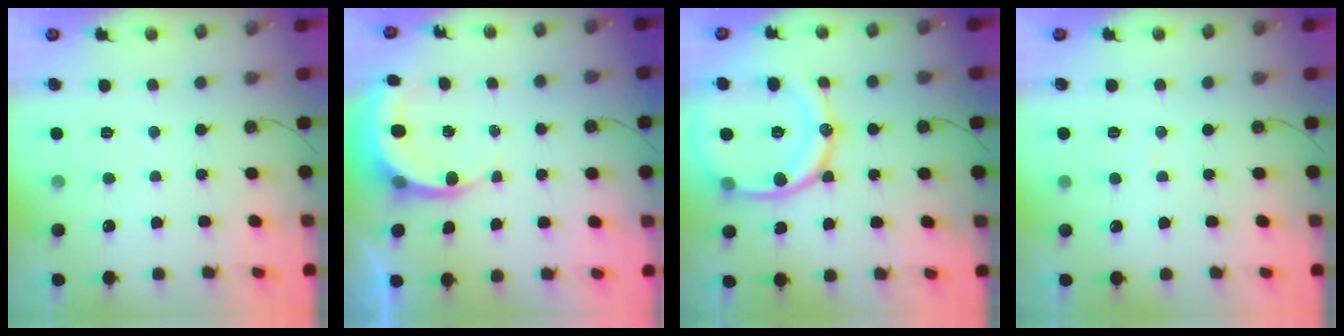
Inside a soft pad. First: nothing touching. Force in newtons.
{"total": 4.8, "press": 4.7, "slide": 0.6}
{"total": 18.6, "press": 18.5, "slide": 2.1}
{"total": 3.3, "press": 3.3, "slide": 0.3}